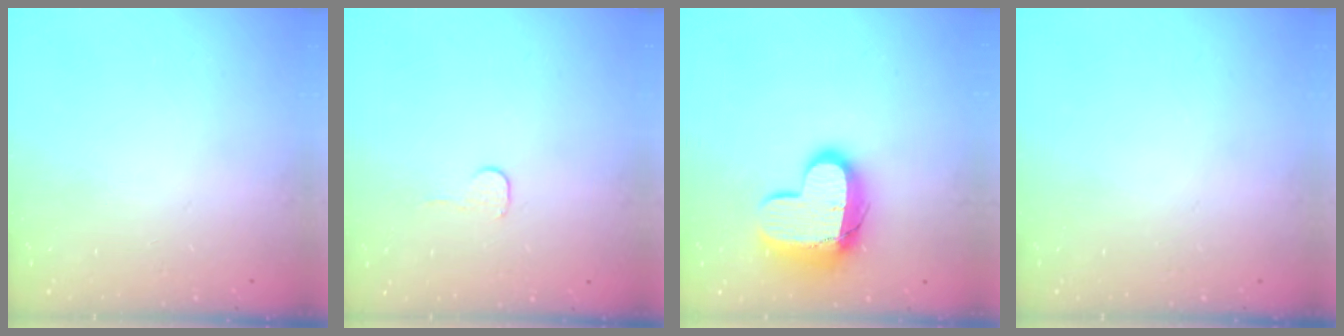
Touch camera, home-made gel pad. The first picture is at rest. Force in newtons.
{"total": 3.7, "press": 3.7, "slide": 0.3}
{"total": 14.1, "press": 14.1, "slide": 1.1}
{"total": 0.0}